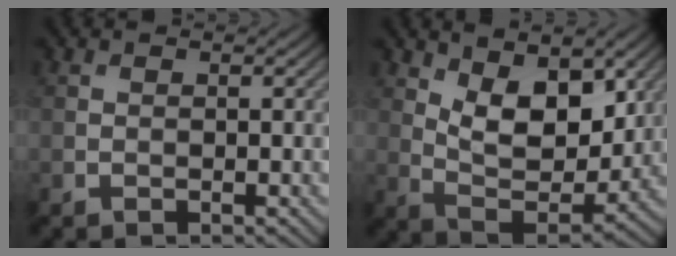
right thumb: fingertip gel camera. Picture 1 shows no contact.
{"total": 10.0, "force": [4.3, 5.1, 7.4], "torque": [-0.149, -0.013, 0.077]}